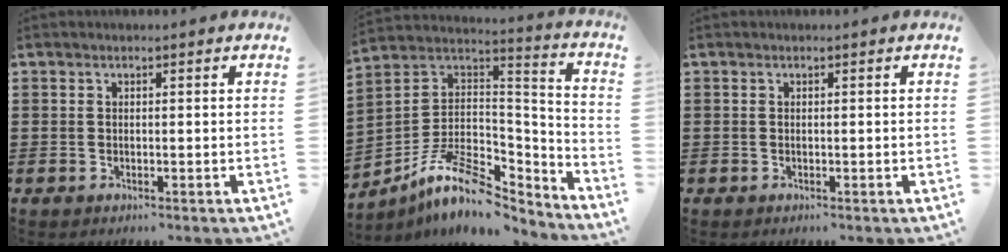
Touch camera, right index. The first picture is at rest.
{"total": 11.5, "force": [-7.7, 4.8, 7.0], "torque": [-0.144, 0.016, -0.145]}
{"total": 0.0}